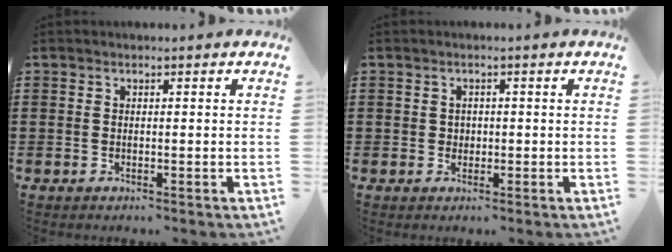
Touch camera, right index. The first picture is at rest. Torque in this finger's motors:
{"motor_torque": [1.85, 0.28, 0.00, 0.01]}